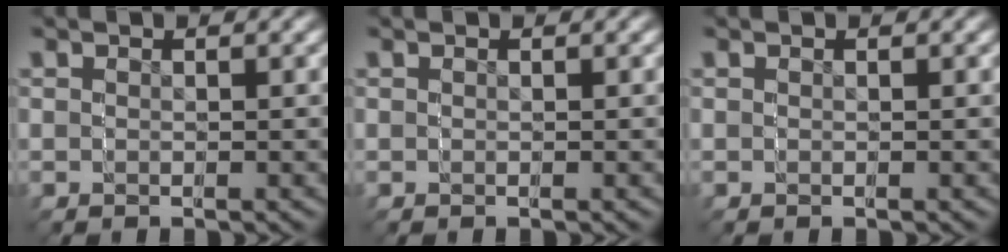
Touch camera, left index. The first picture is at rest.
{"total": 0.0}
{"total": 0.0}